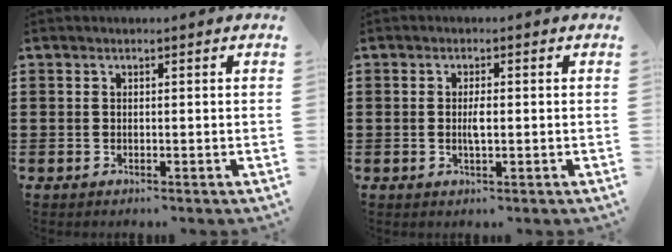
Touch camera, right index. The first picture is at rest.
{"total": 2.4, "force": [-0.1, 0.7, 2.3], "torque": [-0.050, -0.004, -0.004]}